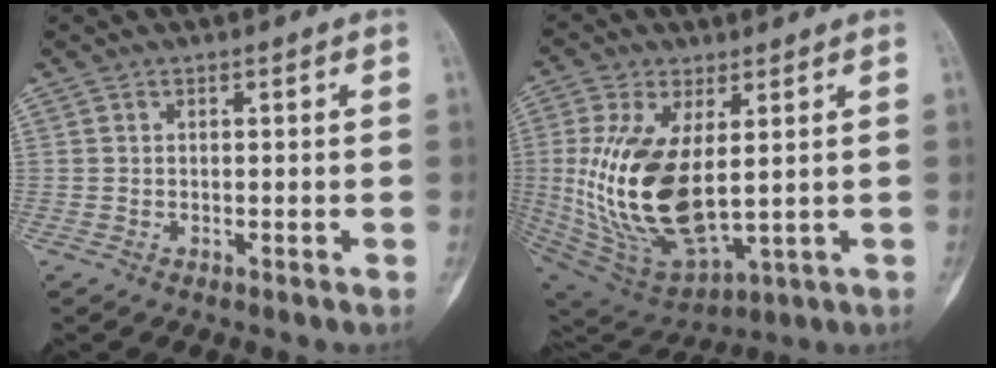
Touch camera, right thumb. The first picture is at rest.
{"total": 19.8, "force": [1.5, 9.7, 17.1], "torque": [-0.349, -0.021, 0.053]}